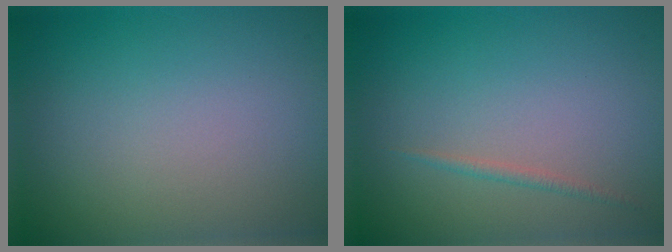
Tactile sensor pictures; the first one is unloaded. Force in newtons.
{"total": 0.7, "press": 0.7, "slide": 0.1}